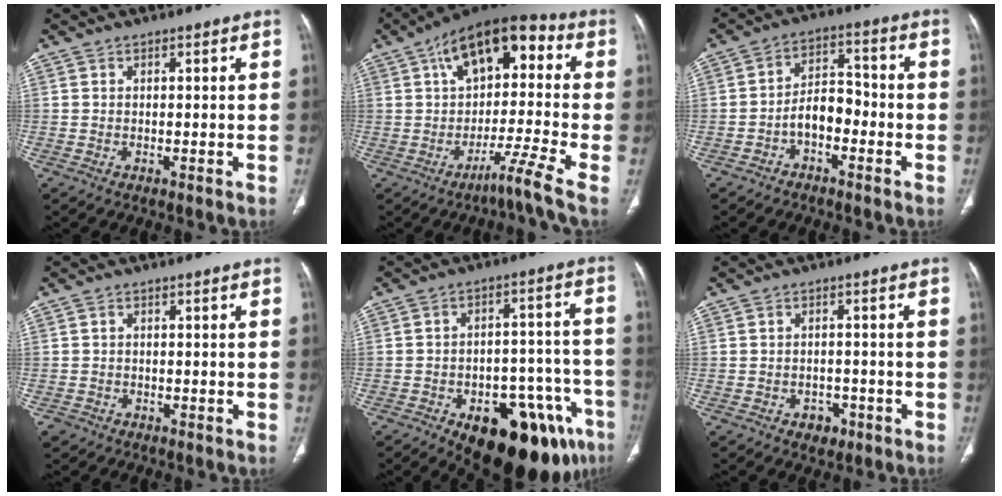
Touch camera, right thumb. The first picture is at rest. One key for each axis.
{"total": 14.5, "fx": -1.2, "fy": 3.3, "fz": 14.1, "tx": -0.213, "ty": 0.040, "tz": -0.036}
{"total": 6.6, "fx": -2.8, "fy": 4.3, "fz": 4.3, "tx": -0.053, "ty": 0.040, "tz": -0.055}
{"total": 1.7, "fx": -1.0, "fy": 1.3, "fz": 0.0, "tx": -0.001, "ty": 0.004, "tz": -0.019}
{"total": 22.3, "fx": -11.7, "fy": 10.5, "fz": 15.9, "tx": -0.146, "ty": 0.069, "tz": -0.148}
{"total": 3.1, "fx": -1.7, "fy": 2.4, "fz": 1.2, "tx": -0.004, "ty": 0.012, "tz": -0.017}